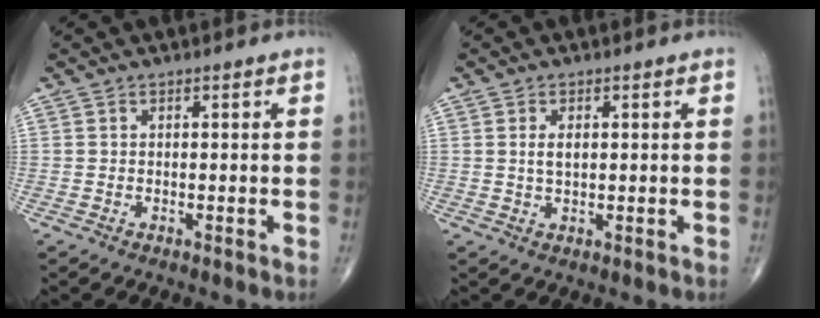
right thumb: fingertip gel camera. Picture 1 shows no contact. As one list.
[{"total": 2.8, "force": [0.6, 1.5, 2.3], "torque": [-0.041, -0.003, 0.014]}]